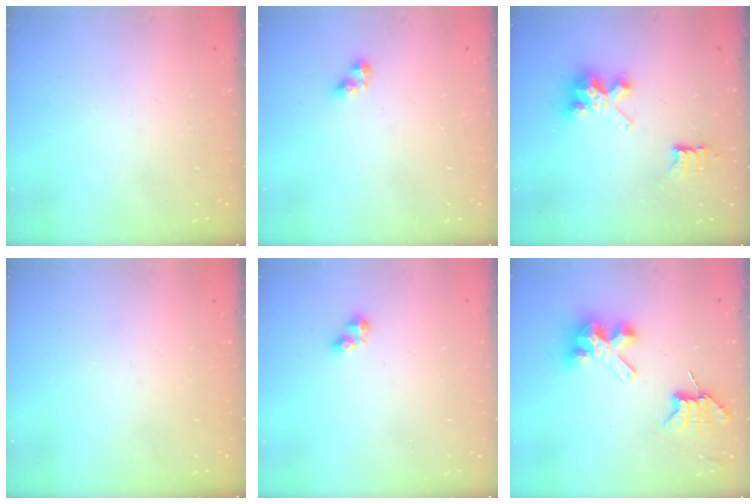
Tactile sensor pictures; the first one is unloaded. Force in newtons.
{"total": 4.0, "press": 3.9, "slide": 0.6}
{"total": 6.6, "press": 6.6, "slide": 0.1}
{"total": 0.0}
{"total": 2.9, "press": 2.8, "slide": 0.4}
{"total": 8.0, "press": 8.0, "slide": 0.6}